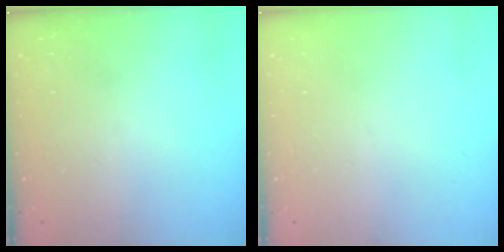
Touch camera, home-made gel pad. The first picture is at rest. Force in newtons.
{"total": 0.0}